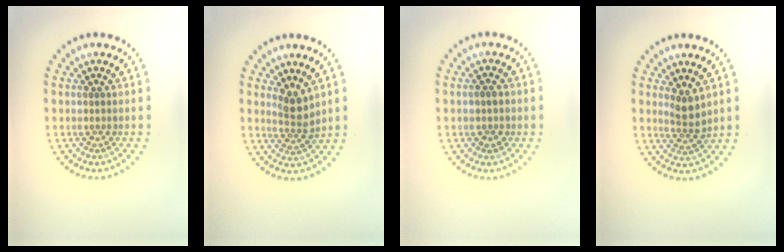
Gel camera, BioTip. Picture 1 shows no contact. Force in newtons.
{"total": 2.5, "press": 1.9, "slide": 1.5}
{"total": 1.4, "press": 1.3, "slide": 0.4}
{"total": 2.2, "press": 1.8, "slide": 1.3}